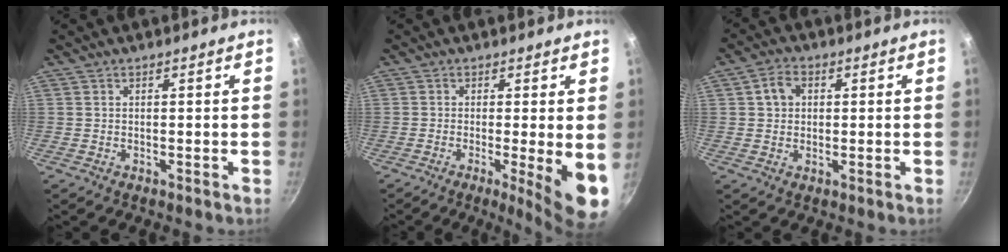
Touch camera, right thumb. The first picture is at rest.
{"total": 8.7, "force": [-1.5, 1.1, 8.5], "torque": [-0.112, -0.013, -0.018]}
{"total": 4.6, "force": [1.0, 3.7, 2.6], "torque": [-0.031, 0.008, 0.011]}